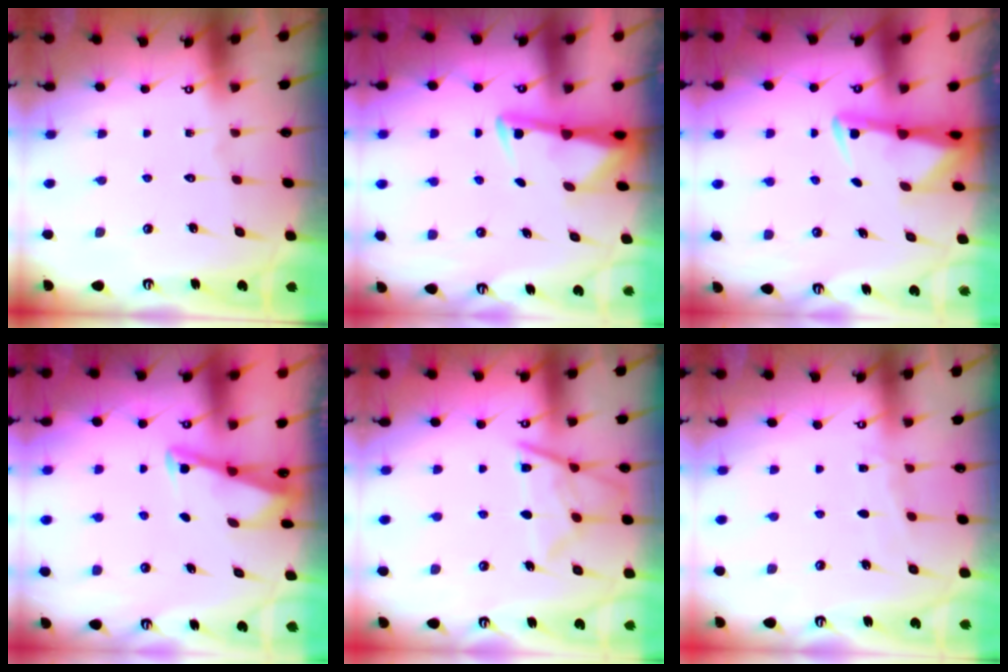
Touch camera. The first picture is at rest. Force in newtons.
{"total": 3.0, "press": 2.9, "slide": 0.6}
{"total": 2.7, "press": 2.6, "slide": 0.5}
{"total": 2.9, "press": 2.9, "slide": 0.4}
{"total": 12.0, "press": 12.0, "slide": 1.4}
{"total": 4.3, "press": 4.3, "slide": 0.4}